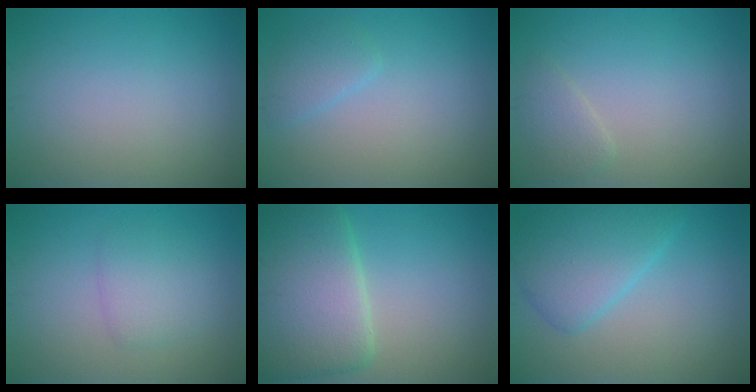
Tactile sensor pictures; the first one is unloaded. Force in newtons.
{"total": 1.7, "press": 1.7, "slide": 0.1}
{"total": 1.6, "press": 1.6, "slide": 0.2}
{"total": 2.4, "press": 2.4, "slide": 0.1}
{"total": 9.0, "press": 9.0, "slide": 0.2}
{"total": 4.8, "press": 4.8, "slide": 0.1}